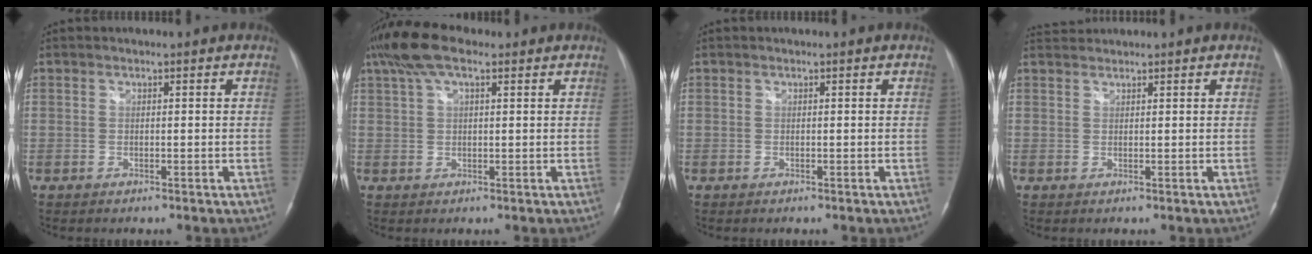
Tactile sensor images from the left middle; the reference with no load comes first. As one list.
[{"total": 7.2, "force": [4.6, 2.4, 5.0], "torque": [-0.111, 0.034, 0.083]}, {"total": 0.0}, {"total": 1.9, "force": [1.9, -0.1, -0.2], "torque": [-0.007, 0.014, 0.042]}]